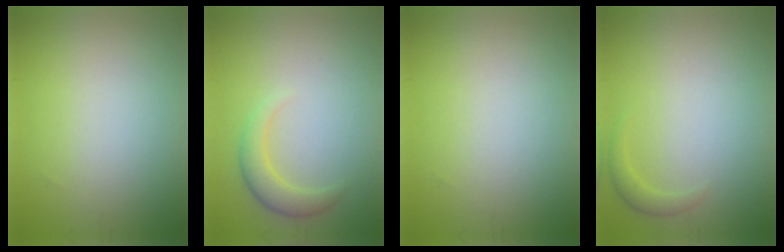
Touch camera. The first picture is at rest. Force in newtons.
{"total": 2.5, "press": 2.5, "slide": 0.1}
{"total": 0.0}
{"total": 1.2, "press": 1.2, "slide": 0.1}